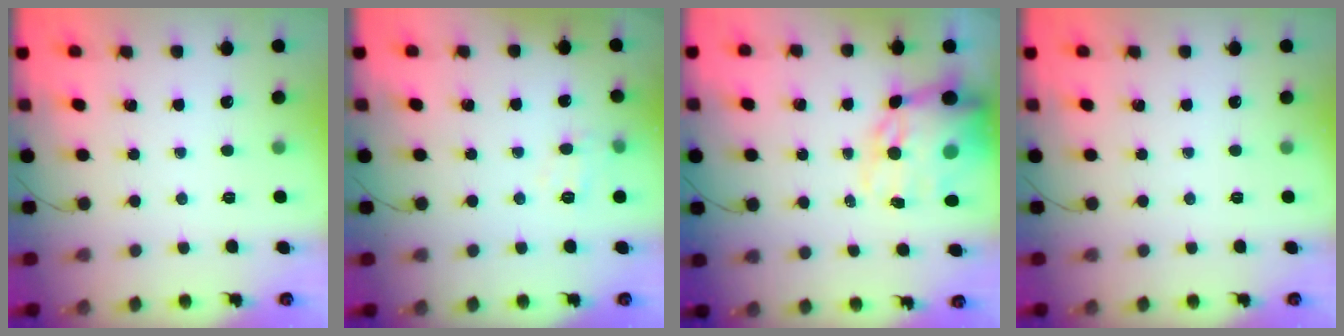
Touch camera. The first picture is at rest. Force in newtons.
{"total": 5.1, "press": 4.9, "slide": 1.3}
{"total": 18.0, "press": 17.6, "slide": 3.9}
{"total": 0.0}